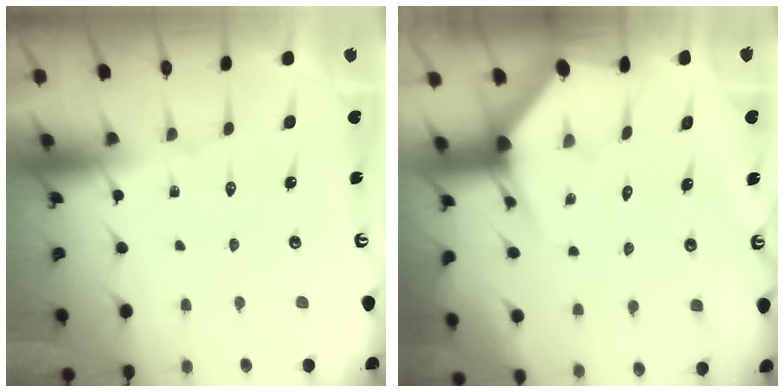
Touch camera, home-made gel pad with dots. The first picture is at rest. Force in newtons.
{"total": 3.3, "press": 3.3, "slide": 0.5}